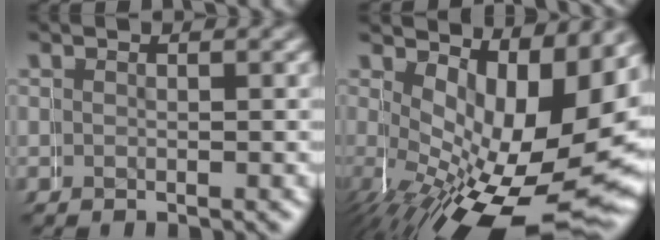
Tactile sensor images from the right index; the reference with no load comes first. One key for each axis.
{"total": 13.1, "fx": -1.7, "fy": 6.6, "fz": 11.2, "tx": -0.165, "ty": -0.045, "tz": -0.002}